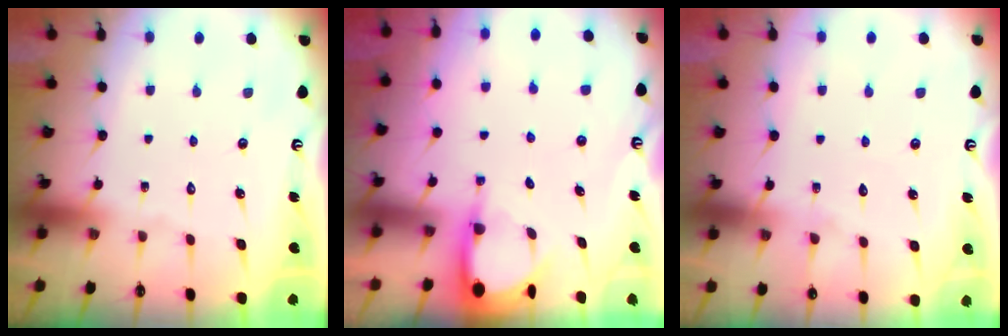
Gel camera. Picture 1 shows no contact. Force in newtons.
{"total": 3.4, "press": 3.4, "slide": 0.2}
{"total": 5.2, "press": 5.2, "slide": 0.6}